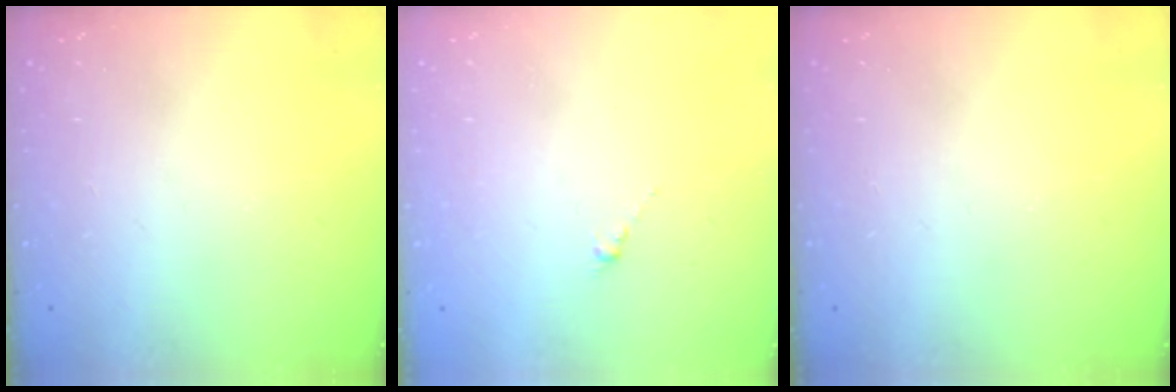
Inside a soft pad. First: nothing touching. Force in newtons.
{"total": 0.0}
{"total": 0.0}